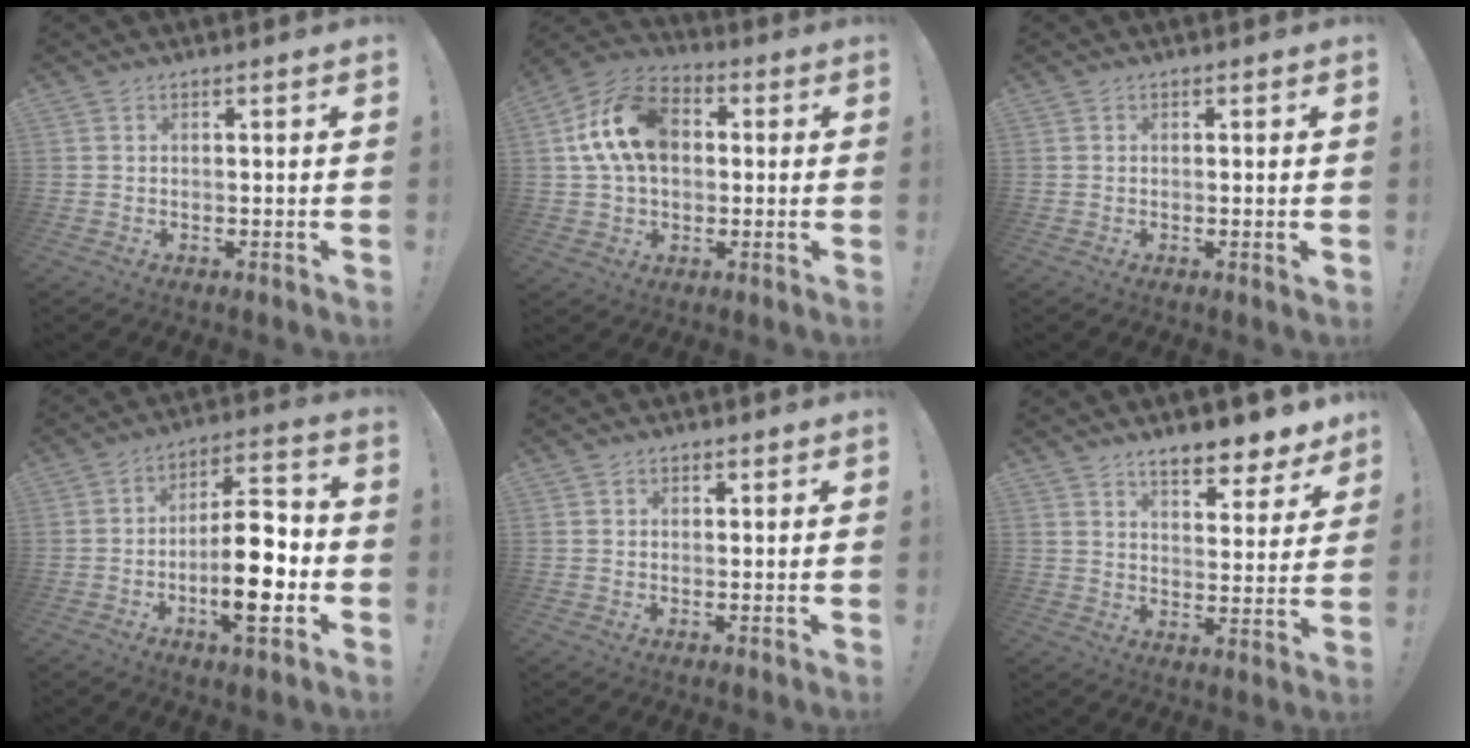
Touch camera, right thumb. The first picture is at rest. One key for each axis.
{"total": 17.1, "fx": 3.1, "fy": 12.1, "fz": 11.6, "tx": -0.199, "ty": 0.012, "tz": 0.063}
{"total": 1.2, "fx": 0.1, "fy": -0.2, "fz": 1.2, "tx": -0.018, "ty": -0.002, "tz": 0.001}
{"total": 17.4, "fx": -4.9, "fy": 5.9, "fz": 15.6, "tx": -0.255, "ty": 0.018, "tz": -0.078}
{"total": 1.4, "fx": 0.8, "fy": 1.1, "fz": 0.4, "tx": 0.007, "ty": -0.004, "tz": 0.012}
{"total": 9.3, "fx": 7.9, "fy": 2.6, "fz": 4.3, "tx": -0.056, "ty": -0.064, "tz": 0.138}